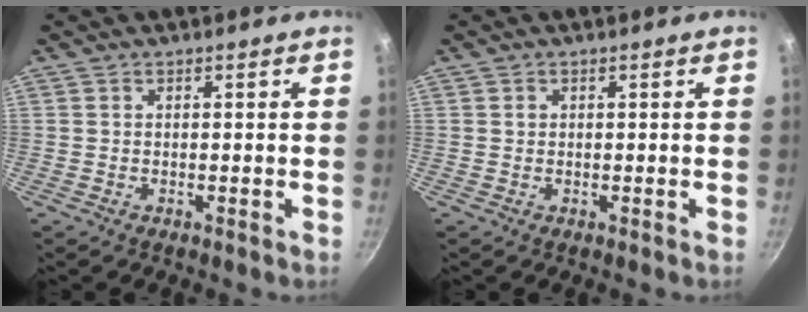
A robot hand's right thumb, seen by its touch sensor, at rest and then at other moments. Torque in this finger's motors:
{"motor_torque": [0.25, 1.08, 0.42, -0.21, 0.00]}